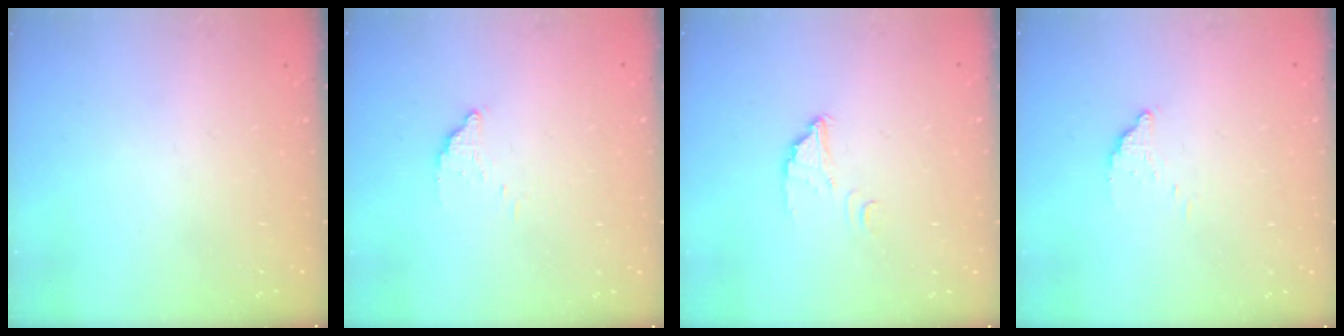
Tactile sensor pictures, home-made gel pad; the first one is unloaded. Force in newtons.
{"total": 2.8, "press": 2.8, "slide": 0.0}
{"total": 3.7, "press": 3.7, "slide": 0.3}
{"total": 2.8, "press": 2.8, "slide": 0.0}